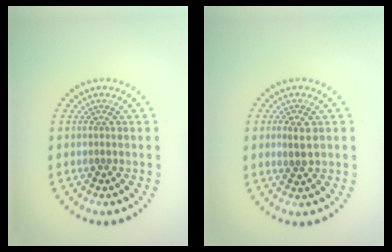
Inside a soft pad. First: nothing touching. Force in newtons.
{"total": 1.9, "press": 1.8, "slide": 0.4}